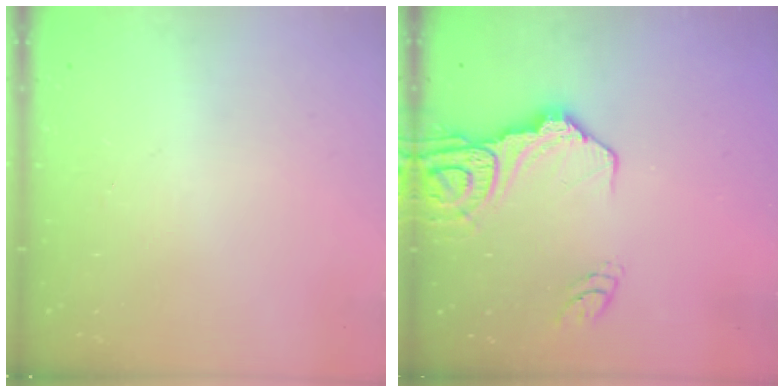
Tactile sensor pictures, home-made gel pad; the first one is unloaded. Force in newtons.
{"total": 14.8, "press": 14.7, "slide": 1.7}